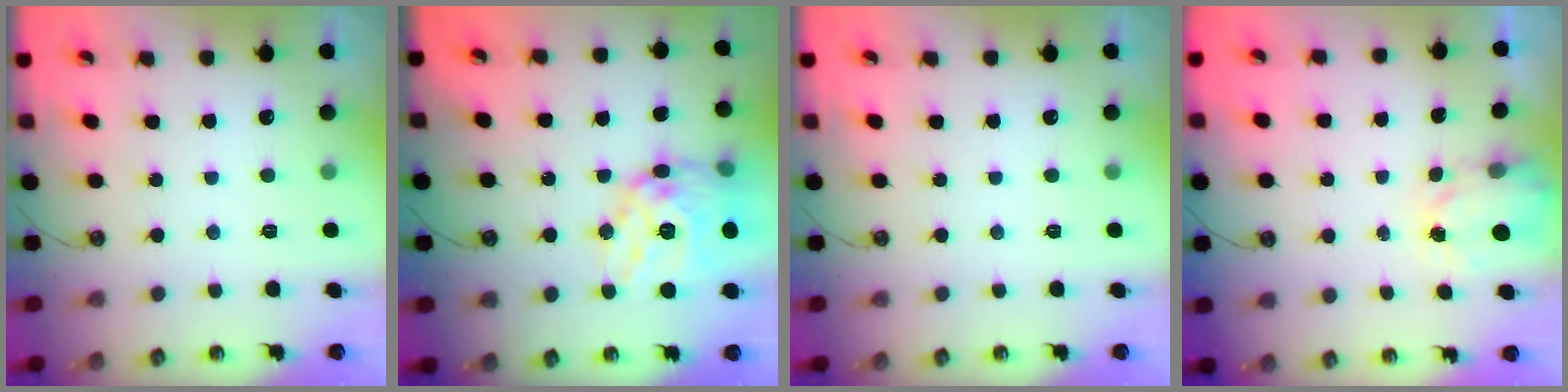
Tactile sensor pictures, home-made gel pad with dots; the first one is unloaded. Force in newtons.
{"total": 18.9, "press": 18.8, "slide": 1.6}
{"total": 0.0}
{"total": 2.6, "press": 2.6, "slide": 0.4}